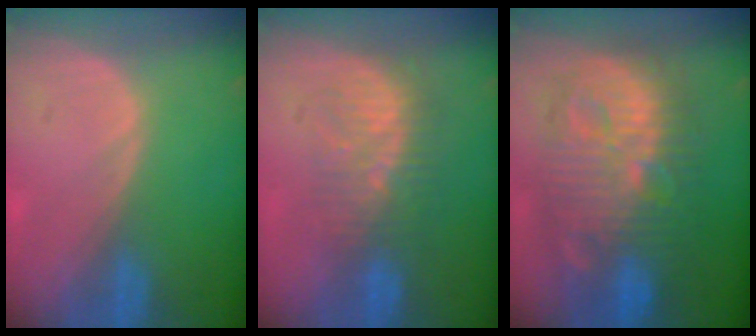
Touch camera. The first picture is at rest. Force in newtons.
{"total": 7.9, "press": 7.4, "slide": 2.6}
{"total": 13.8, "press": 13.7, "slide": 1.3}